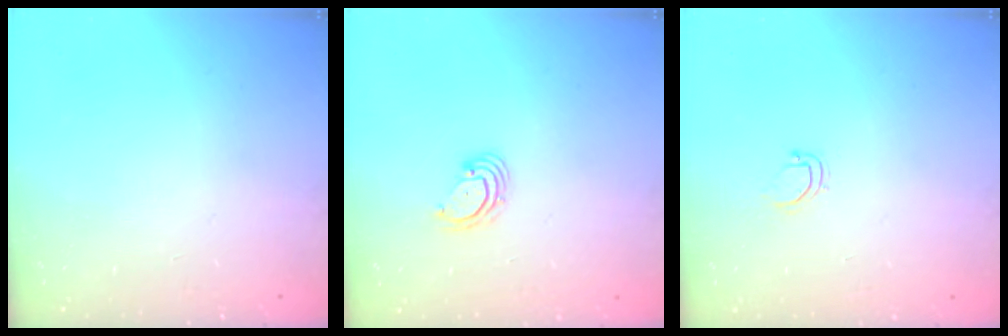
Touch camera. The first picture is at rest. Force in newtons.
{"total": 2.9, "press": 2.9, "slide": 0.1}
{"total": 4.6, "press": 4.6, "slide": 0.4}